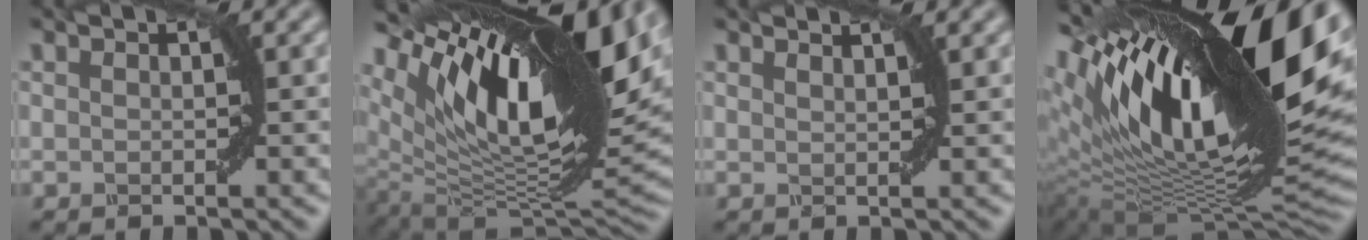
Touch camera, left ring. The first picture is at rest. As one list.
[{"total": 16.1, "force": [6.2, 6.8, 13.1], "torque": [-0.227, 0.012, 0.105]}, {"total": 1.6, "force": [1.4, 0.4, 0.7], "torque": [-0.001, -0.001, 0.012]}, {"total": 19.2, "force": [7.1, 7.0, 16.4], "torque": [-0.280, 0.023, 0.120]}]